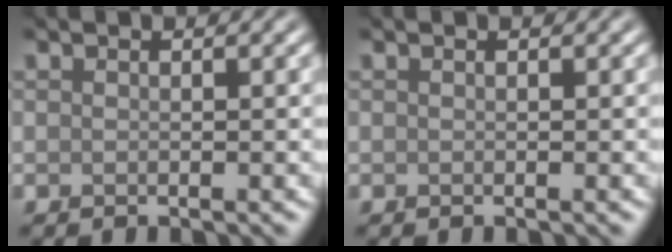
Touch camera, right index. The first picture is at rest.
{"total": 0.0}